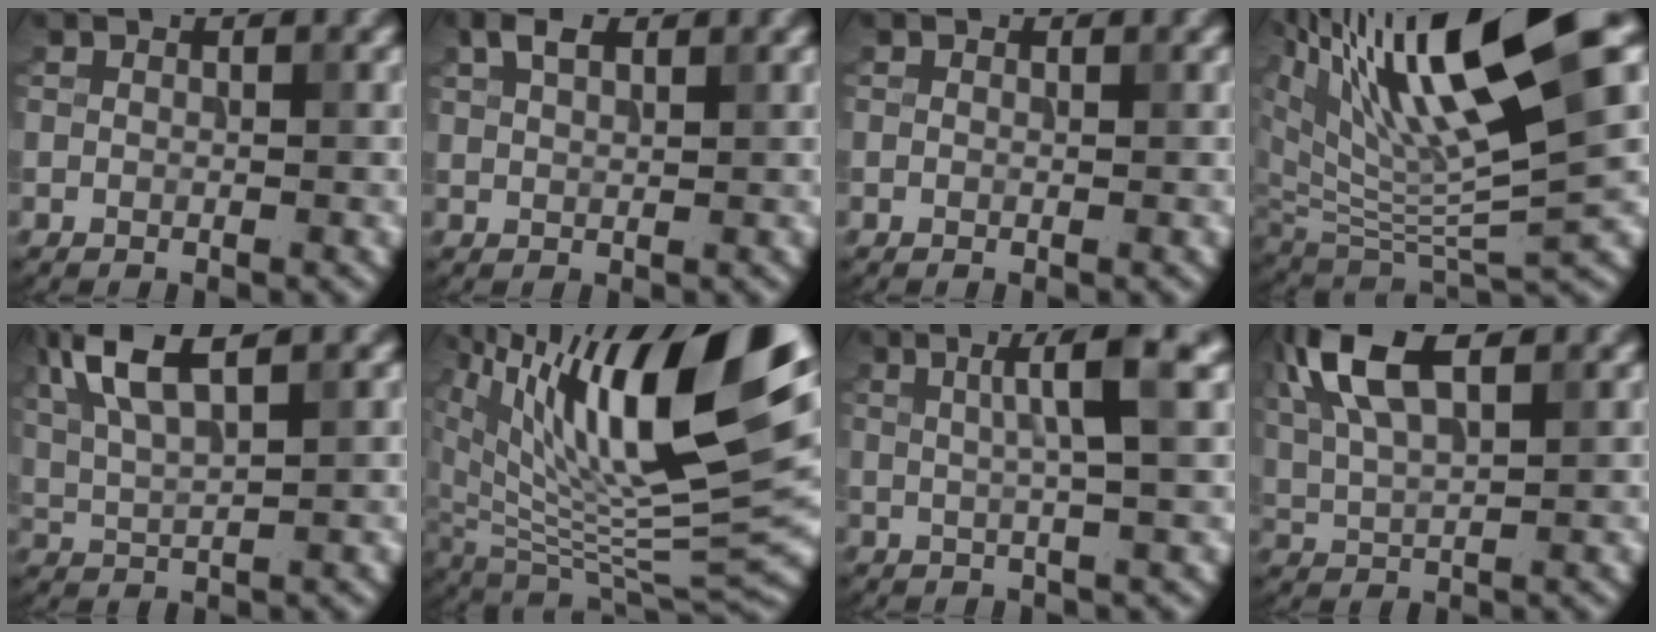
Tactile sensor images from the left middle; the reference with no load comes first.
{"total": 2.4, "force": [1.5, 1.0, 1.6], "torque": [-0.033, 0.007, 0.030]}
{"total": 0.0}
{"total": 13.6, "force": [7.1, 3.6, 11.1], "torque": [-0.193, 0.003, 0.132]}
{"total": 6.7, "force": [3.4, 2.0, 5.5], "torque": [-0.118, 0.018, 0.068]}
{"total": 16.9, "force": [8.1, 6.2, 13.6], "torque": [-0.233, 0.020, 0.145]}
{"total": 4.9, "force": [1.5, 0.6, 4.6], "torque": [-0.066, 0.009, 0.024]}
{"total": 9.0, "force": [4.2, 3.7, 7.0], "torque": [-0.157, 0.025, 0.070]}